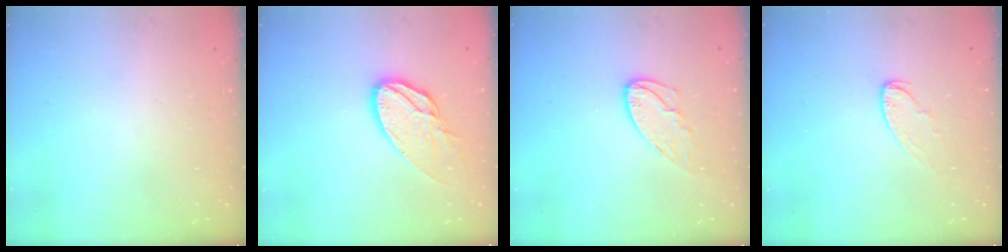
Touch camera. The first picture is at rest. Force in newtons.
{"total": 12.9, "press": 12.9, "slide": 1.0}
{"total": 8.2, "press": 8.2, "slide": 0.3}
{"total": 5.9, "press": 5.9, "slide": 0.2}